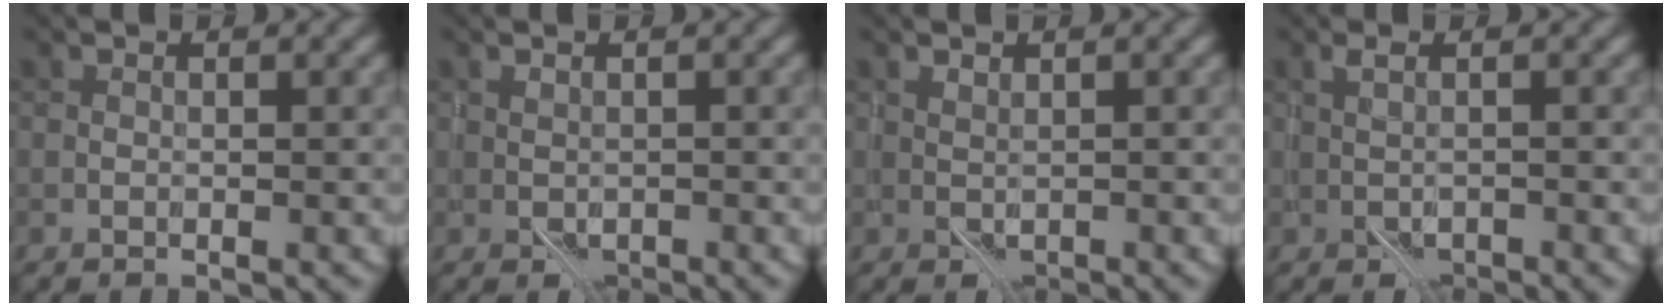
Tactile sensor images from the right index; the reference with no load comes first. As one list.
[{"total": 1.2, "force": [-0.4, 0.9, 0.8], "torque": [-0.015, -0.004, -0.006]}, {"total": 1.1, "force": [0.1, 0.7, 0.8], "torque": [-0.014, -0.002, 0.005]}, {"total": 1.8, "force": [-0.9, 0.7, 1.4], "torque": [-0.034, -0.001, -0.018]}]